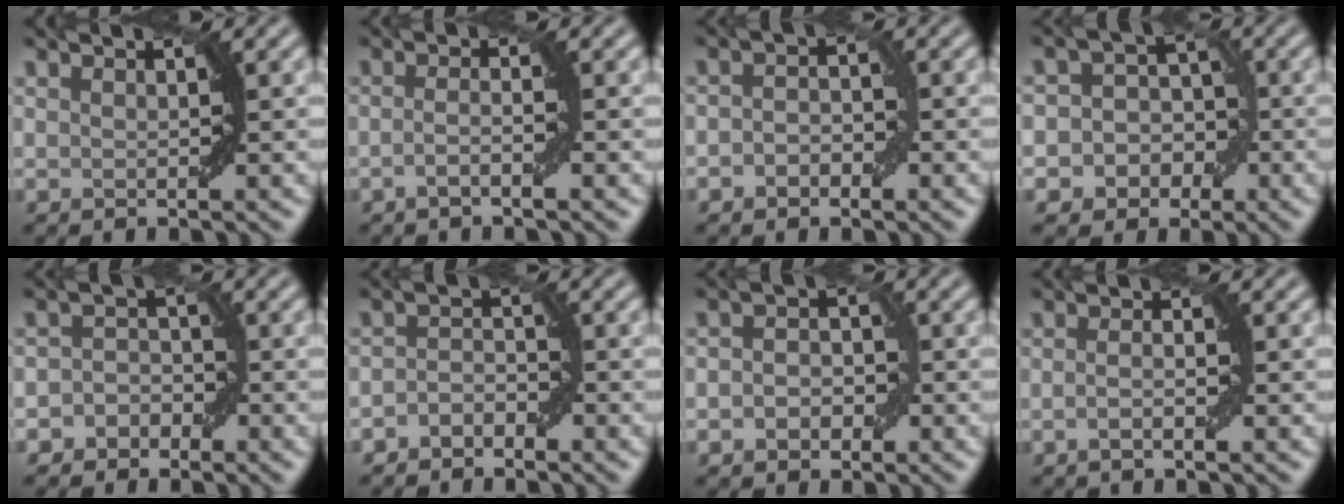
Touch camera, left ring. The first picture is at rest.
{"total": 1.6, "force": [-0.7, 0.2, 1.4], "torque": [-0.029, 0.002, -0.016]}
{"total": 1.9, "force": [-0.7, 1.3, 1.2], "torque": [-0.021, 0.003, -0.016]}
{"total": 6.3, "force": [-1.9, 5.7, 1.7], "torque": [-0.008, 0.024, -0.058]}
{"total": 2.3, "force": [-1.2, 1.9, 0.6], "torque": [0.020, 0.008, -0.028]}
{"total": 1.7, "force": [-1.3, 0.9, 0.7], "torque": [-0.014, 0.009, -0.026]}
{"total": 2.6, "force": [-0.7, 1.9, 1.6], "torque": [-0.017, 0.002, -0.018]}
{"total": 1.6, "force": [-0.5, 0.2, 1.5], "torque": [-0.029, -0.001, -0.011]}